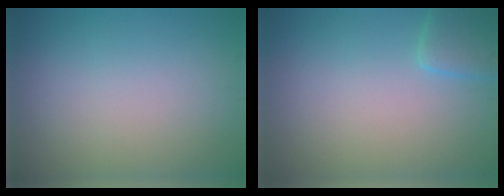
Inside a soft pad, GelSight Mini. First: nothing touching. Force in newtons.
{"total": 2.4, "press": 2.4, "slide": 0.1}